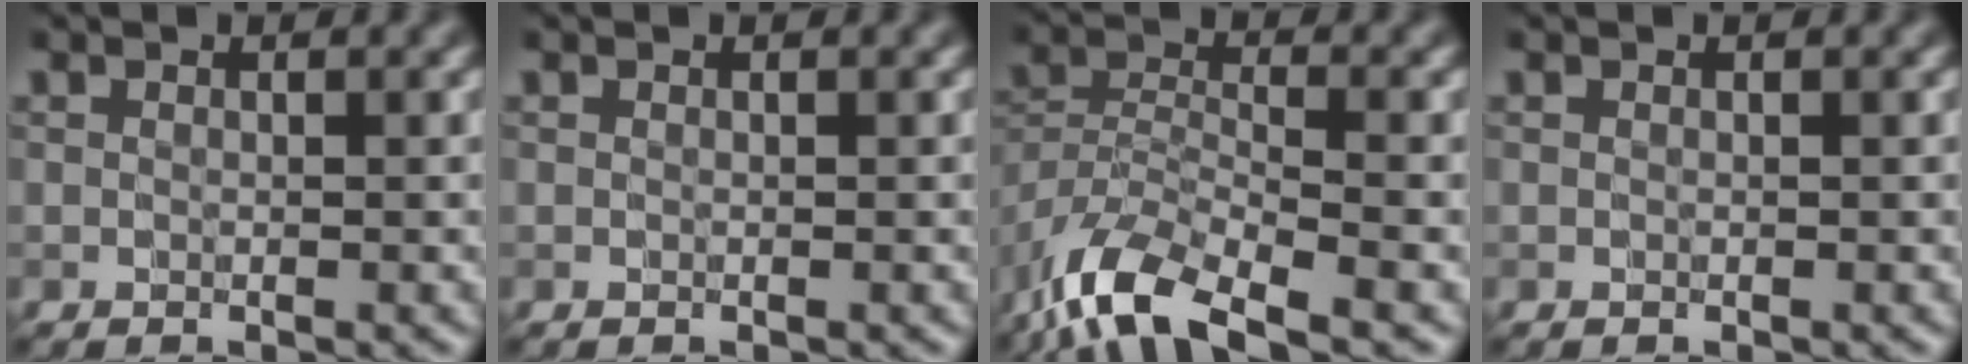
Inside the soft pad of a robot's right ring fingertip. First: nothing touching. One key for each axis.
{"total": 0.0}
{"total": 9.0, "fx": -6.4, "fy": 2.9, "fz": 5.6, "tx": -0.101, "ty": -0.006, "tz": -0.131}
{"total": 0.0}